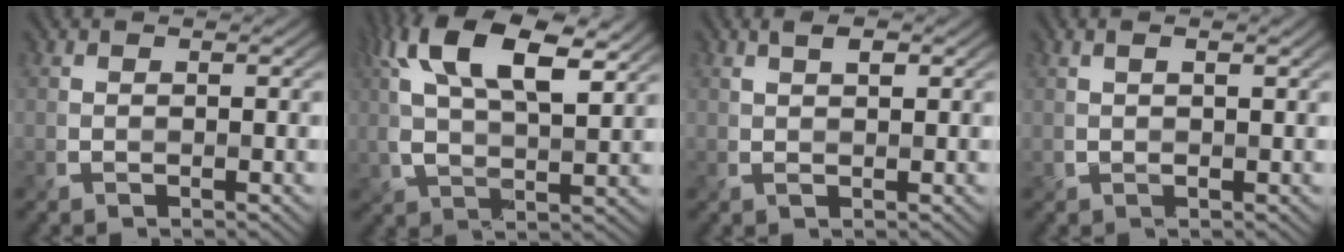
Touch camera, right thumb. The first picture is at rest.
{"total": 13.5, "force": [6.0, 5.3, 10.8], "torque": [-0.225, 0.013, 0.101]}
{"total": 1.9, "force": [0.8, 0.6, 1.7], "torque": [-0.031, 0.004, 0.011]}
{"total": 1.7, "force": [0.7, 0.1, 1.5], "torque": [-0.035, 0.004, 0.012]}